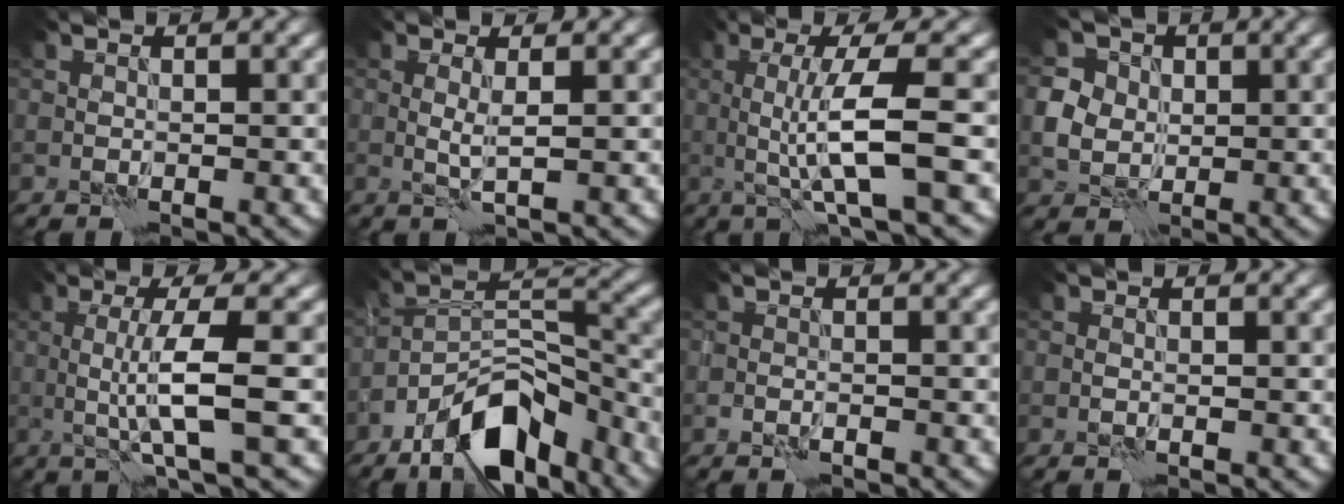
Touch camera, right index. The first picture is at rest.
{"total": 1.2, "force": [0.5, -0.1, 1.1], "torque": [-0.025, -0.002, 0.007]}
{"total": 6.0, "force": [-0.2, 0.9, 5.9], "torque": [-0.105, -0.001, -0.001]}
{"total": 4.2, "force": [0.6, 3.9, 1.7], "torque": [-0.040, 0.010, 0.003]}
{"total": 5.3, "force": [-0.3, 0.7, 5.3], "torque": [-0.095, -0.001, -0.005]}
{"total": 11.0, "force": [-7.6, 4.3, 6.6], "torque": [-0.100, 0.010, -0.142]}
{"total": 1.0, "force": [-0.8, 0.3, 0.6], "torque": [-0.012, 0.001, -0.016]}
{"total": 0.0}